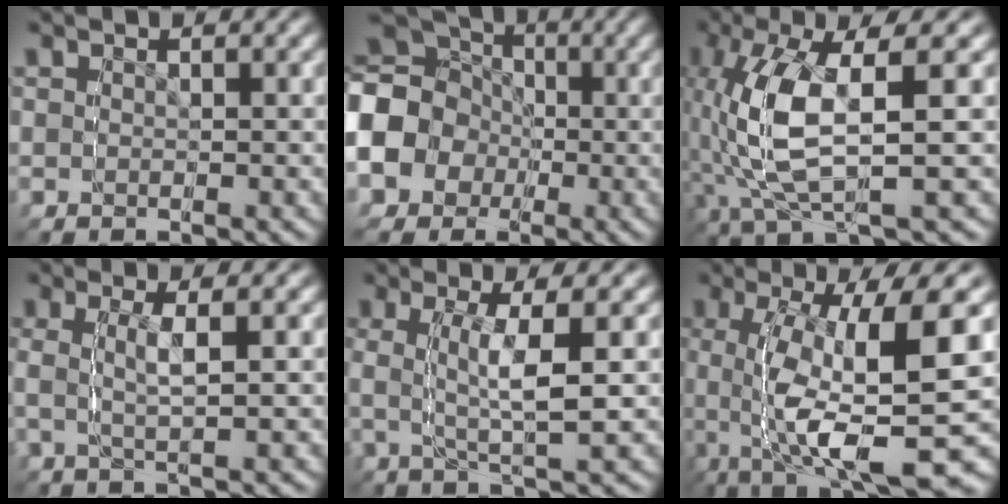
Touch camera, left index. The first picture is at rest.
{"total": 10.8, "force": [0.8, 9.5, 5.1], "torque": [-0.111, -0.017, 0.013]}
{"total": 6.7, "force": [1.2, 2.6, 6.1], "torque": [-0.144, 0.021, 0.028]}
{"total": 2.3, "force": [-0.3, -2.2, -0.5], "torque": [0.014, 0.017, -0.004]}
{"total": 2.5, "force": [1.1, -2.2, 0.7], "torque": [-0.018, 0.027, 0.015]}
{"total": 7.8, "force": [0.4, 1.3, 7.7], "torque": [-0.127, 0.046, 0.002]}